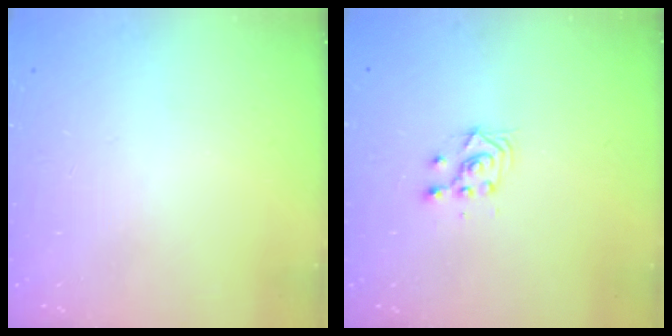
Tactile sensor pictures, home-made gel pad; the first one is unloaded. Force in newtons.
{"total": 4.6, "press": 4.5, "slide": 0.6}